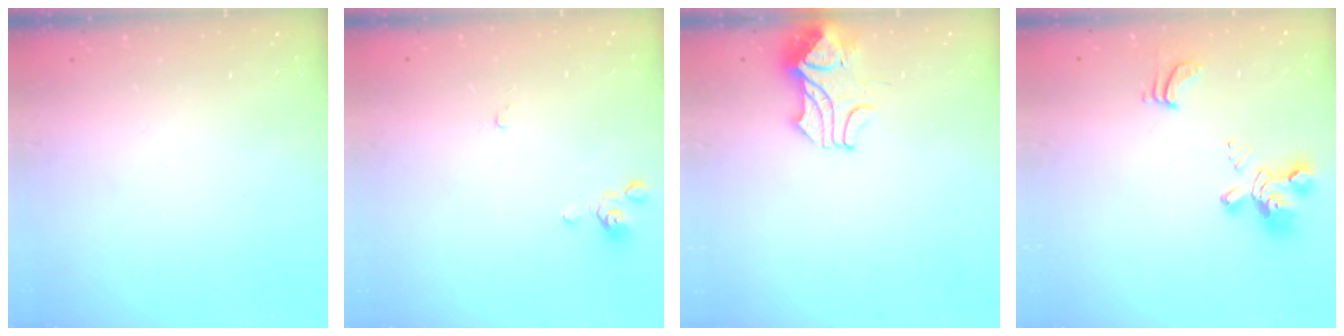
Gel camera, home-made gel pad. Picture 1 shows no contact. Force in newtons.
{"total": 0.0}
{"total": 2.1, "press": 2.0, "slide": 0.8}
{"total": 4.5, "press": 4.3, "slide": 1.4}